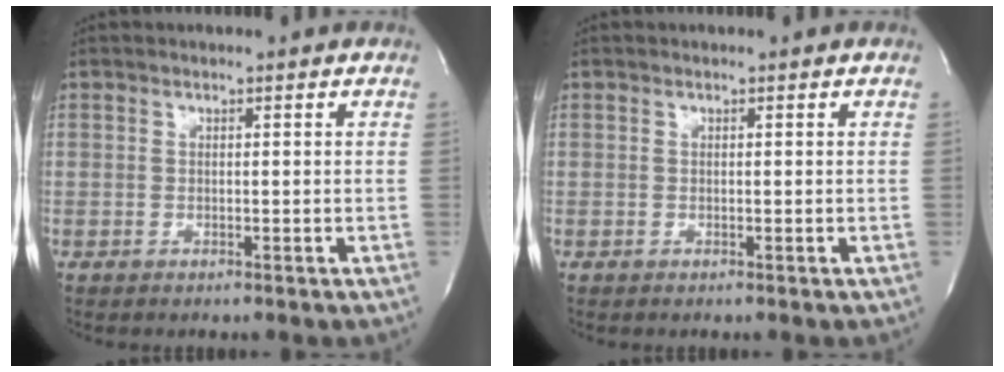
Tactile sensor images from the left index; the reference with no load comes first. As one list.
[{"total": 0.0}]